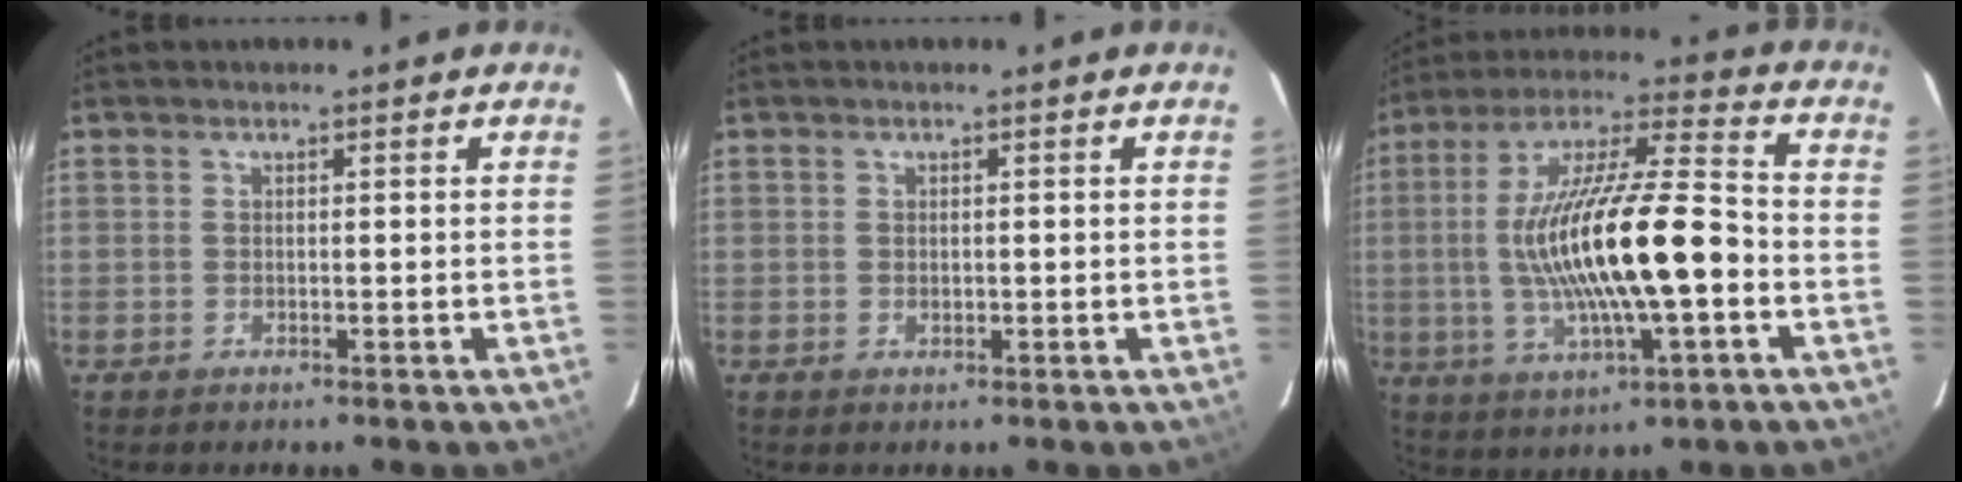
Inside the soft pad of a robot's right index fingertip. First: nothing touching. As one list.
[{"total": 1.0, "force": [0.0, 0.9, 0.4], "torque": [-0.006, 0.000, 0.002]}, {"total": 20.6, "force": [-3.0, 4.3, 20.0], "torque": [-0.375, 0.001, -0.051]}]